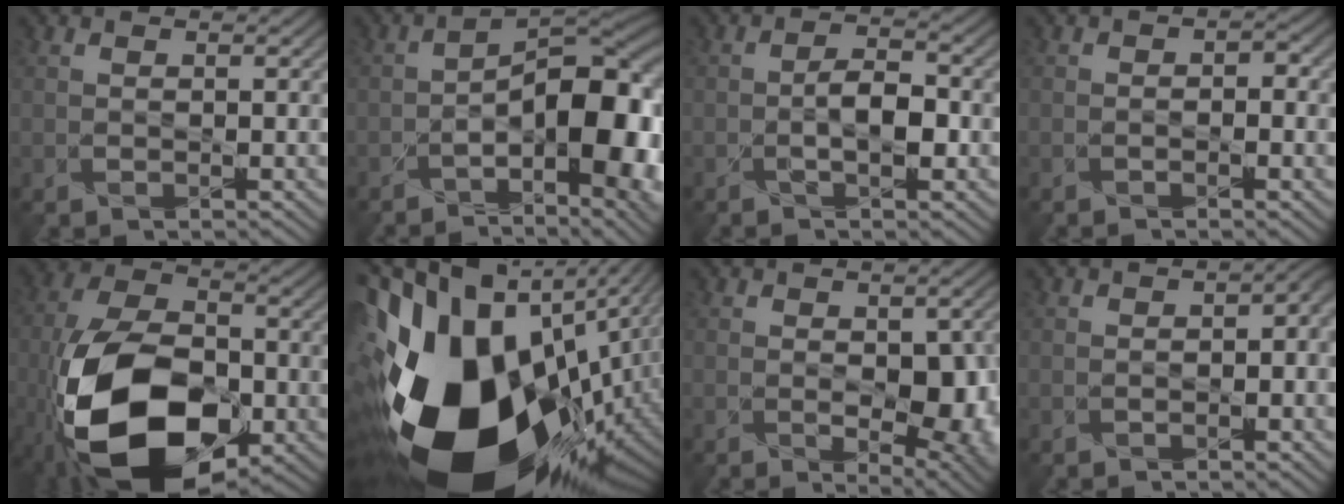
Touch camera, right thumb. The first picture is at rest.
{"total": 14.9, "force": [-4.1, 6.2, 12.9], "torque": [-0.179, -0.016, -0.059]}
{"total": 3.8, "force": [-1.3, 1.7, 3.2], "torque": [-0.059, -0.001, -0.026]}
{"total": 1.4, "force": [-0.7, 0.6, 1.1], "torque": [-0.016, -0.004, -0.011]}
{"total": 19.3, "force": [-7.4, 11.0, 14.1], "torque": [-0.291, -0.029, -0.138]}
{"total": 21.8, "force": [-3.6, 13.4, 16.8], "torque": [-0.335, -0.108, -0.013]}
{"total": 8.2, "force": [-1.6, 4.5, 6.7], "torque": [-0.091, -0.036, 0.001]}
{"total": 4.2, "force": [-1.2, 2.0, 3.5], "torque": [-0.023, -0.009, -0.006]}